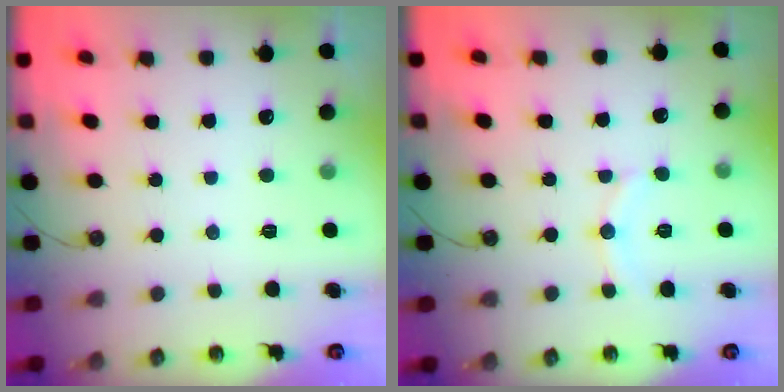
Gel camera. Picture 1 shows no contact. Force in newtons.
{"total": 8.0, "press": 8.0, "slide": 0.6}